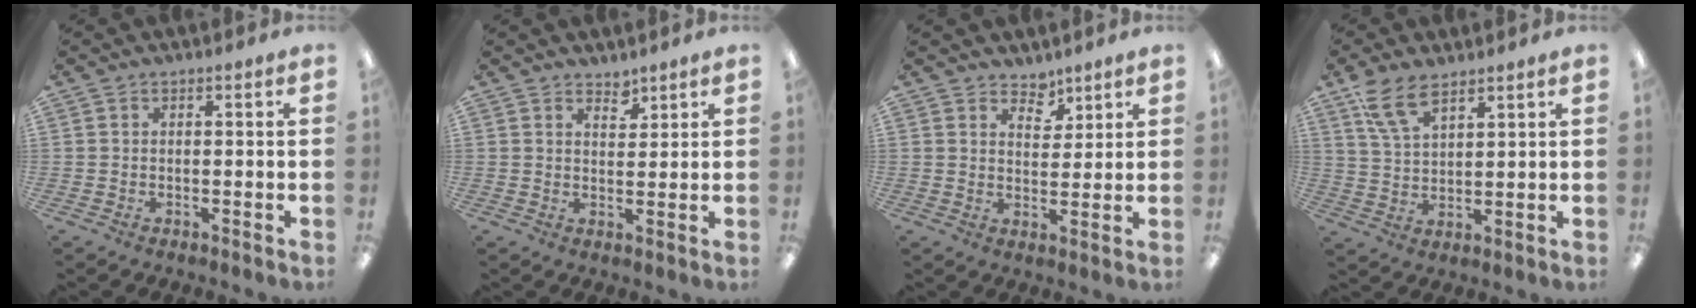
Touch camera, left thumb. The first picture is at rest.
{"total": 3.1, "force": [2.9, 1.2, 0.4], "torque": [0.005, -0.021, 0.050]}
{"total": 4.6, "force": [4.0, 2.4, 0.4], "torque": [0.002, -0.028, 0.070]}
{"total": 8.5, "force": [6.1, 3.5, 4.8], "torque": [-0.109, -0.019, 0.115]}